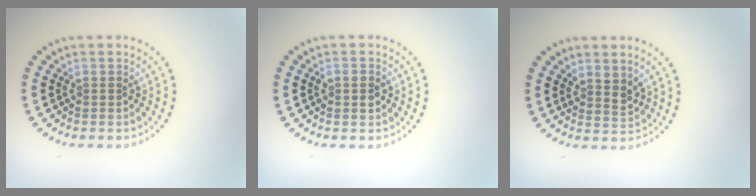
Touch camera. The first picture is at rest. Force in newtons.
{"total": 1.4, "press": 1.4, "slide": 0.1}
{"total": 1.9, "press": 1.6, "slide": 1.0}